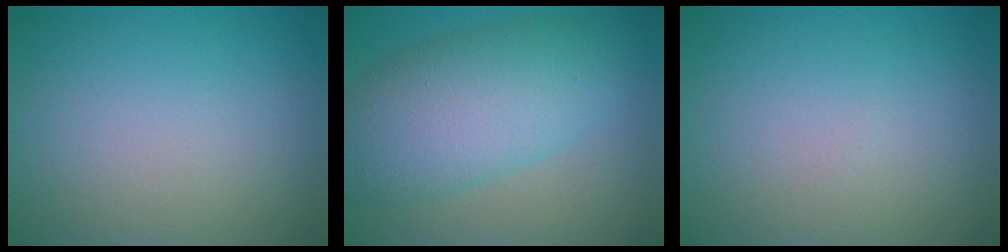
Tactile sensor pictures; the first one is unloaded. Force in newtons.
{"total": 8.7, "press": 8.6, "slide": 0.2}
{"total": 0.0}